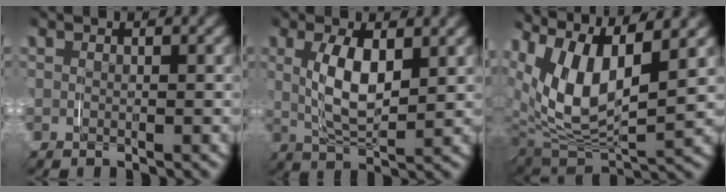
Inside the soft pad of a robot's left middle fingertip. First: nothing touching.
{"total": 4.8, "force": [0.9, 2.0, 4.3], "torque": [-0.084, -0.009, 0.021]}
{"total": 10.1, "force": [2.2, 5.9, 7.9], "torque": [-0.171, -0.012, 0.044]}